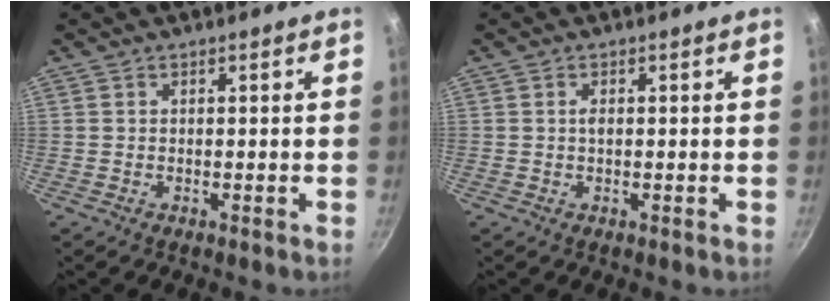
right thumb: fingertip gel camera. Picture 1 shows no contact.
{"total": 1.0, "force": [0.1, 0.5, 0.8], "torque": [-0.015, 0.002, 0.001]}